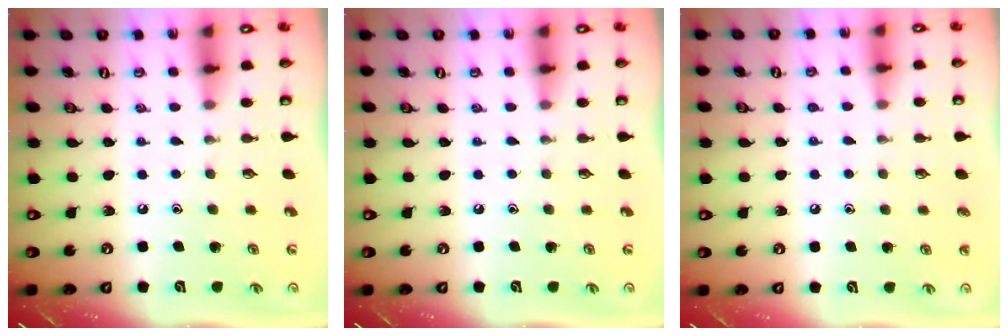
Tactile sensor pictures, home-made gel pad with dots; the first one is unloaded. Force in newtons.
{"total": 0.0}
{"total": 3.9, "press": 3.7, "slide": 0.9}